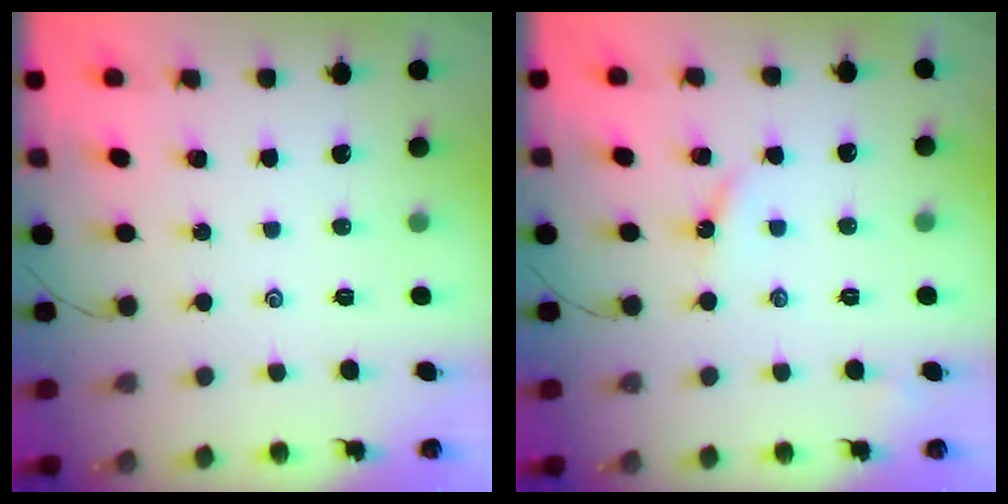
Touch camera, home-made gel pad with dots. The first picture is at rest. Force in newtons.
{"total": 4.6, "press": 4.6, "slide": 0.6}